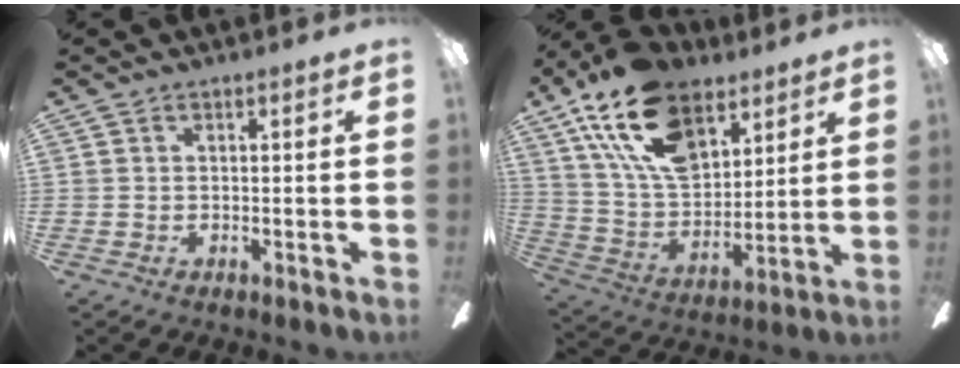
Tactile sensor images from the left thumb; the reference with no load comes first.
{"total": 21.6, "force": [12.7, 12.0, 12.8], "torque": [-0.254, -0.050, 0.231]}